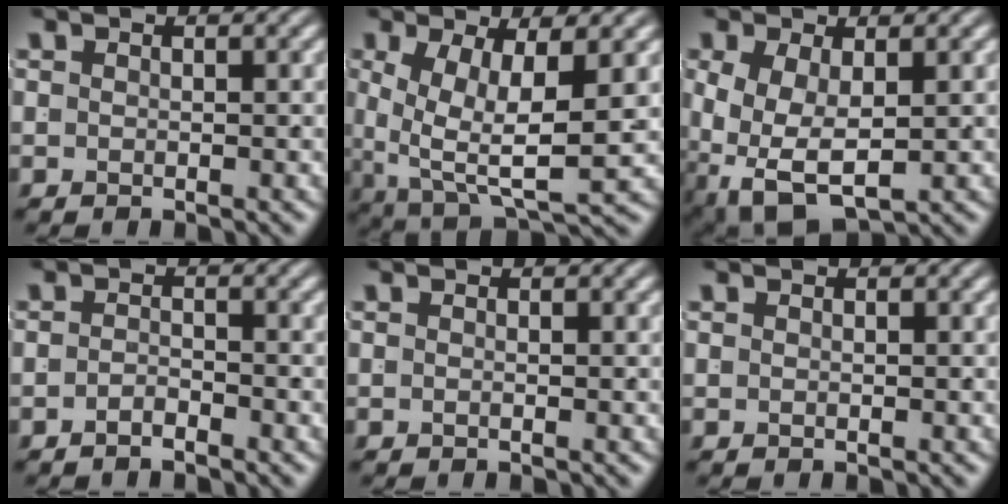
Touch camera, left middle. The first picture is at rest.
{"total": 7.5, "force": [-0.3, 3.5, 6.6], "torque": [-0.115, -0.040, 0.021]}
{"total": 6.8, "force": [-2.6, 4.6, 4.2], "torque": [-0.102, -0.053, -0.016]}
{"total": 1.5, "force": [-1.5, -0.4, 0.2], "torque": [0.005, -0.003, -0.028]}
{"total": 0.0}
{"total": 0.0}